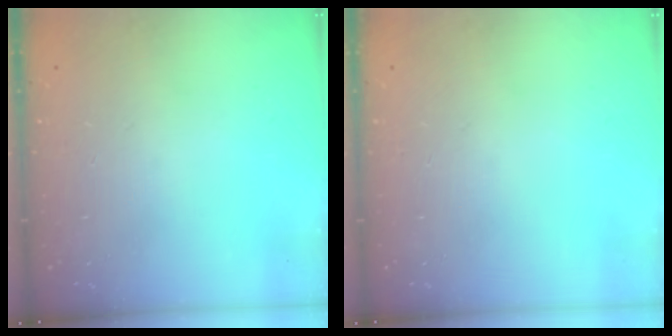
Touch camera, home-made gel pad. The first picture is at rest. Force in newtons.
{"total": 0.0}